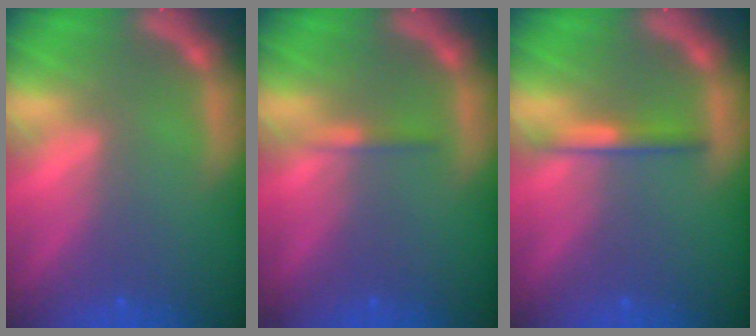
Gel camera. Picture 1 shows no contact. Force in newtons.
{"total": 0.9}
{"total": 2.0}